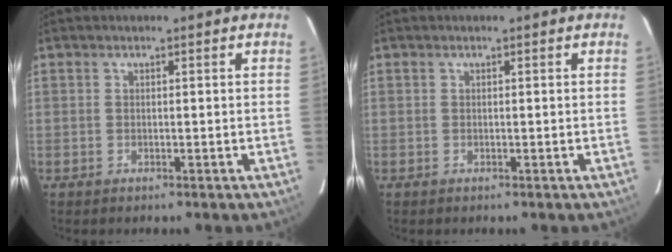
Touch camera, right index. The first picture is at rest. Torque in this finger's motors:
{"motor_torque": [-0.07, -0.07, 0.00, 0.01]}